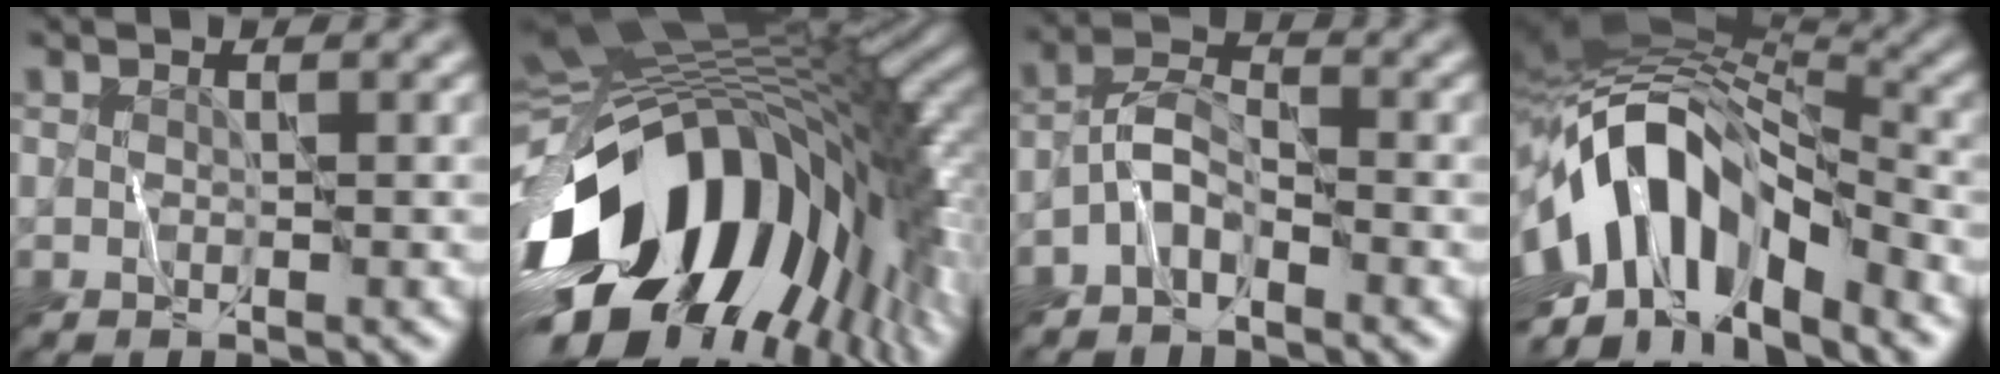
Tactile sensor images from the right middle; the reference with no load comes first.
{"total": 18.4, "force": [-3.7, 10.7, 14.4], "torque": [-0.255, -0.017, -0.074]}
{"total": 2.9, "force": [-1.9, 1.3, 1.7], "torque": [-0.030, 0.013, -0.048]}
{"total": 12.6, "force": [-4.2, 6.8, 9.7], "torque": [-0.171, 0.008, -0.083]}